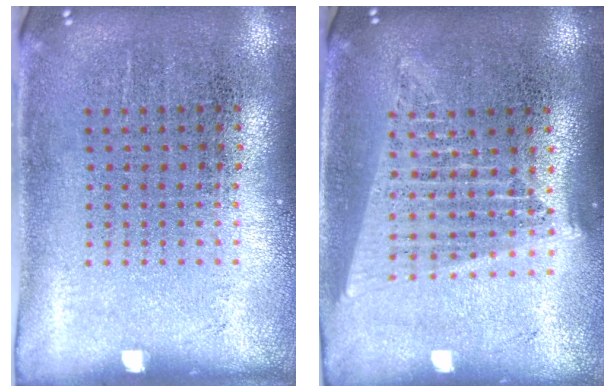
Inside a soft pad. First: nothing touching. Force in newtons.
{"total": 1.7, "press": 1.6, "slide": 0.8}